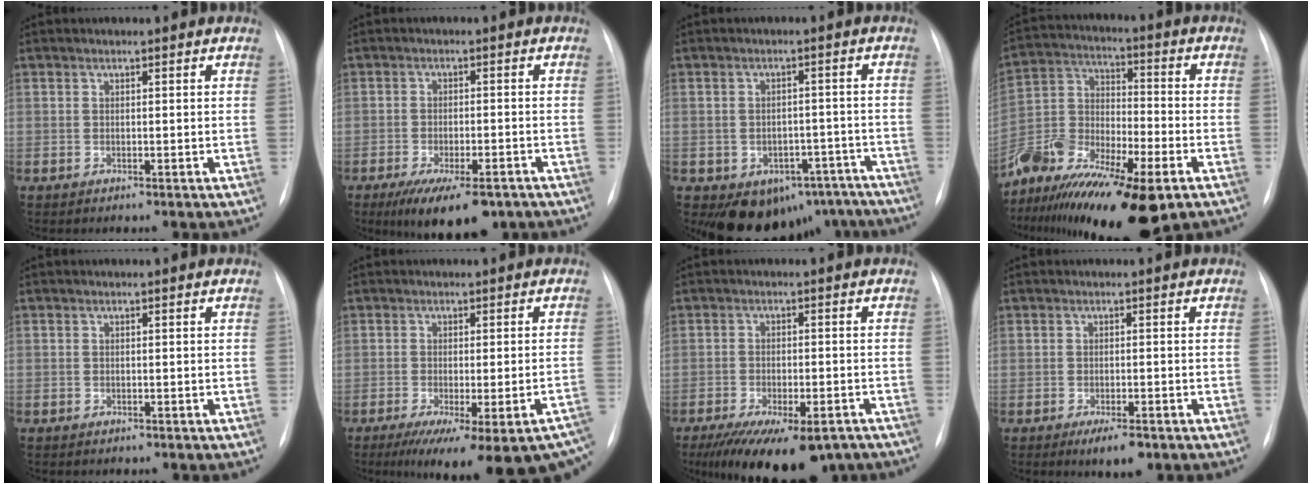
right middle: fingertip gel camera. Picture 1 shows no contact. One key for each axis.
{"total": 10.6, "fx": -7.4, "fy": 3.6, "fz": 6.7, "tx": -0.100, "ty": -0.011, "tz": -0.110}
{"total": 12.1, "fx": -8.5, "fy": 7.8, "fz": 3.9, "tx": -0.037, "ty": 0.029, "tz": -0.098}
{"total": 20.2, "fx": -14.2, "fy": 5.2, "fz": 13.4, "tx": -0.280, "ty": -0.014, "tz": -0.258}
{"total": 0.6, "fx": -0.4, "fy": 0.3, "fz": 0.1, "tx": -0.008, "ty": 0.000, "tz": -0.007}
{"total": 21.0, "fx": -16.4, "fy": 3.6, "fz": 12.6, "tx": -0.115, "ty": -0.026, "tz": -0.199}
{"total": 16.1, "fx": -11.6, "fy": 5.9, "fz": 9.4, "tx": -0.149, "ty": -0.020, "tz": -0.163}
{"total": 4.0, "fx": -2.5, "fy": 1.2, "fz": 2.9, "tx": -0.046, "ty": -0.005, "tz": -0.033}